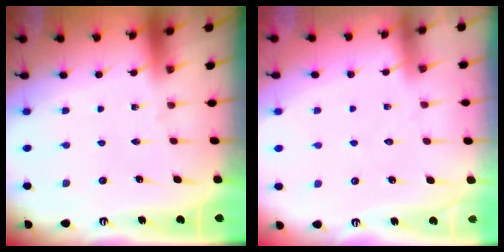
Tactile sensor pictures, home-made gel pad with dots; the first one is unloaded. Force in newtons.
{"total": 2.5, "press": 2.4, "slide": 0.4}